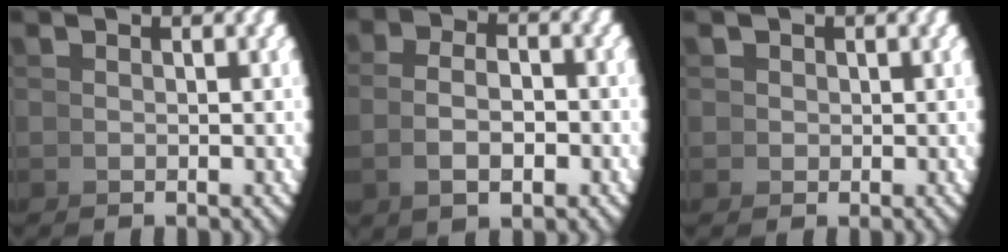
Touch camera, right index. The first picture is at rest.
{"total": 2.8, "force": [-0.4, 1.0, 2.5], "torque": [-0.038, 0.002, -0.003]}
{"total": 2.8, "force": [0.8, 2.6, 0.7], "torque": [-0.015, -0.007, 0.019]}